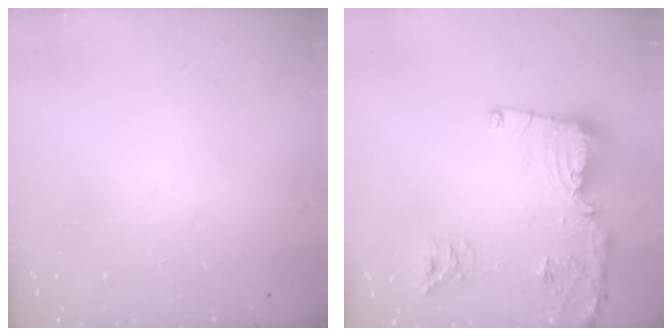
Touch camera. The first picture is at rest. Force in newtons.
{"total": 14.6, "press": 14.6, "slide": 1.0}